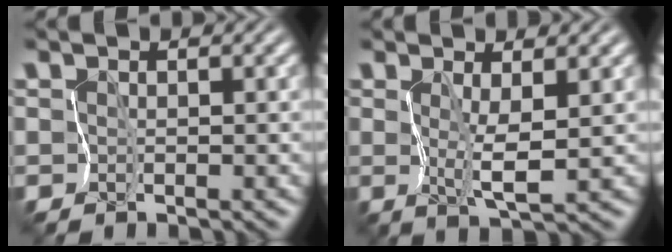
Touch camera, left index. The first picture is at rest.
{"total": 2.5, "force": [0.7, 0.2, 2.4], "torque": [-0.050, -0.006, 0.019]}